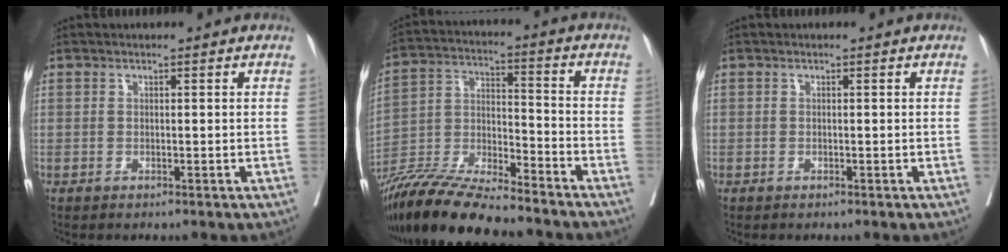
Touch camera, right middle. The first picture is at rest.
{"total": 17.7, "force": [-15.9, 1.5, 7.7], "torque": [-0.154, -0.018, -0.288]}
{"total": 0.8, "force": [-0.3, 0.8, -0.1], "torque": [0.004, 0.007, -0.008]}